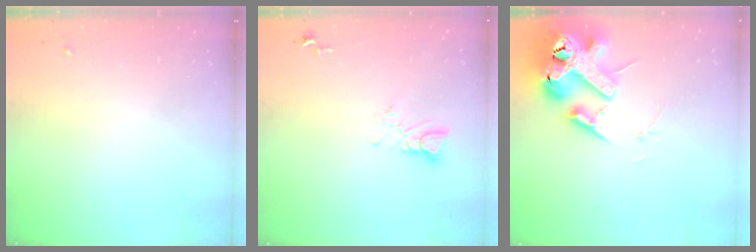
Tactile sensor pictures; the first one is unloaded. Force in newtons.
{"total": 4.2, "press": 4.2, "slide": 0.5}
{"total": 18.8, "press": 18.6, "slide": 2.9}